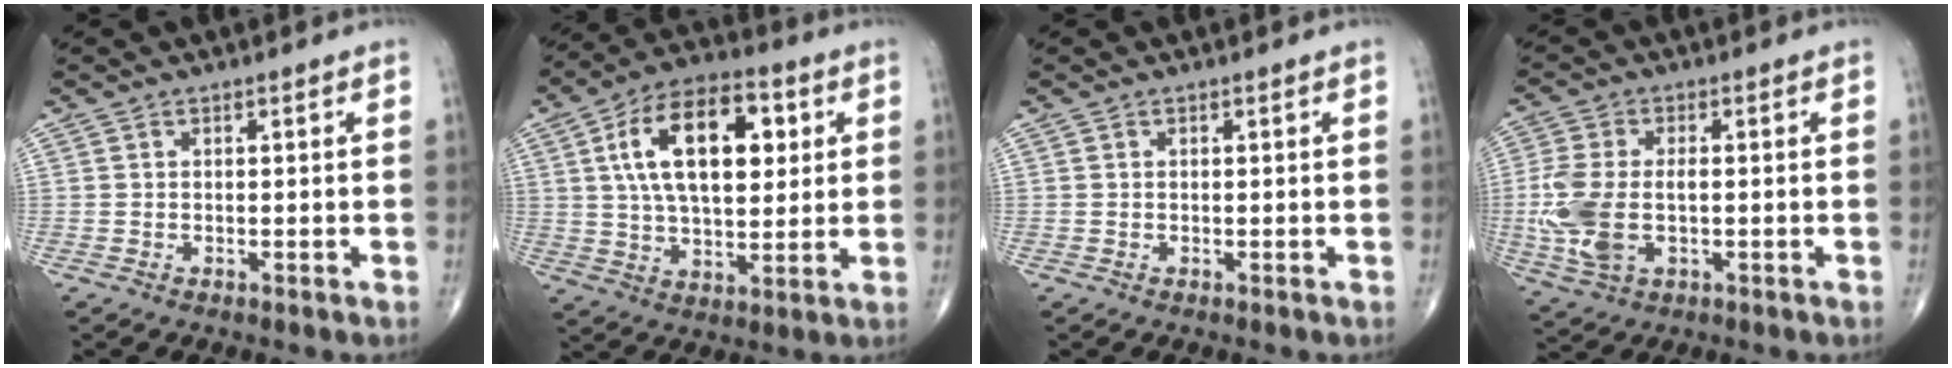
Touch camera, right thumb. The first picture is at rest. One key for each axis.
{"total": 18.7, "fx": 4.9, "fy": 9.9, "fz": 15.1, "tx": -0.230, "ty": 0.004, "tz": 0.079}
{"total": 0.0}
{"total": 10.8, "fx": -1.1, "fy": 6.1, "fz": 8.9, "tx": -0.211, "ty": -0.002, "tz": -0.018}